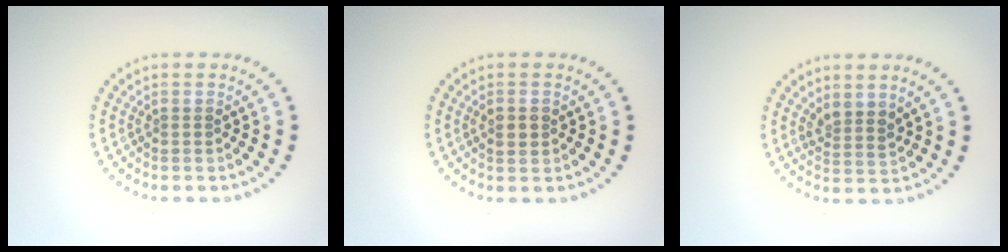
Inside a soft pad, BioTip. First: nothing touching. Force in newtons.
{"total": 1.4, "press": 1.4, "slide": 0.2}
{"total": 2.1, "press": 1.6, "slide": 1.3}